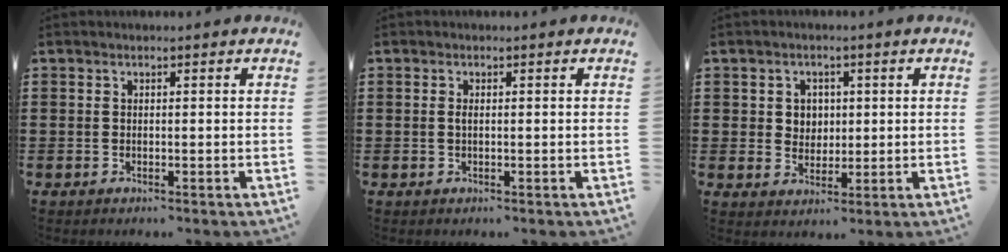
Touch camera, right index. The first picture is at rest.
{"total": 0.7, "force": [0.0, 0.1, 0.7], "torque": [-0.016, -0.004, 0.000]}
{"total": 3.0, "force": [0.8, 2.8, 0.8], "torque": [-0.030, 0.009, 0.012]}